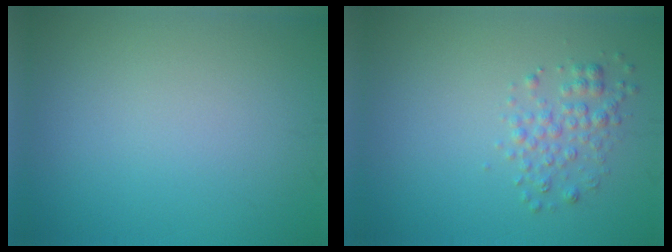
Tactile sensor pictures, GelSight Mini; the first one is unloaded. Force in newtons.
{"total": 2.0, "press": 2.0, "slide": 0.1}